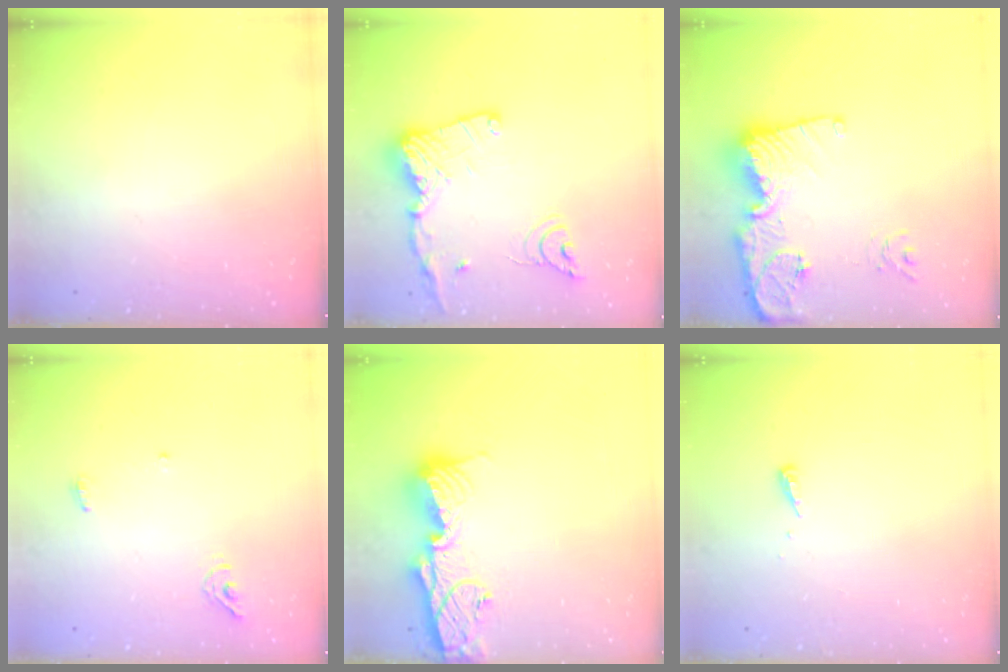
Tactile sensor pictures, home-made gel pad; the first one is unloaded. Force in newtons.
{"total": 17.9, "press": 17.8, "slide": 1.6}
{"total": 17.1, "press": 17.0, "slide": 1.9}
{"total": 5.1, "press": 5.0, "slide": 0.8}
{"total": 12.9, "press": 12.9, "slide": 1.2}
{"total": 3.9, "press": 3.9, "slide": 0.4}